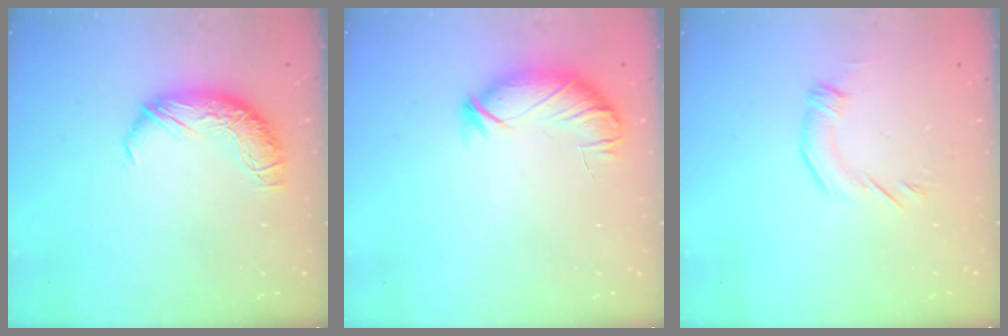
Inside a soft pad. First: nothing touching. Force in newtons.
{"total": 4.3, "press": 4.0, "slide": 1.6}
{"total": 2.4, "press": 2.1, "slide": 1.0}